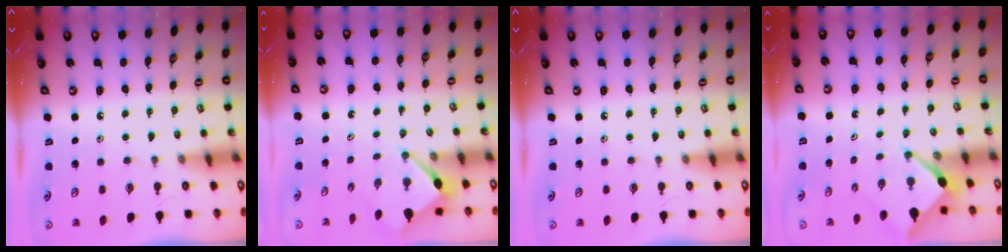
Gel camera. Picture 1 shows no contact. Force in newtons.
{"total": 3.5, "press": 3.5, "slide": 0.3}
{"total": 0.0}
{"total": 2.5, "press": 2.5, "slide": 0.3}